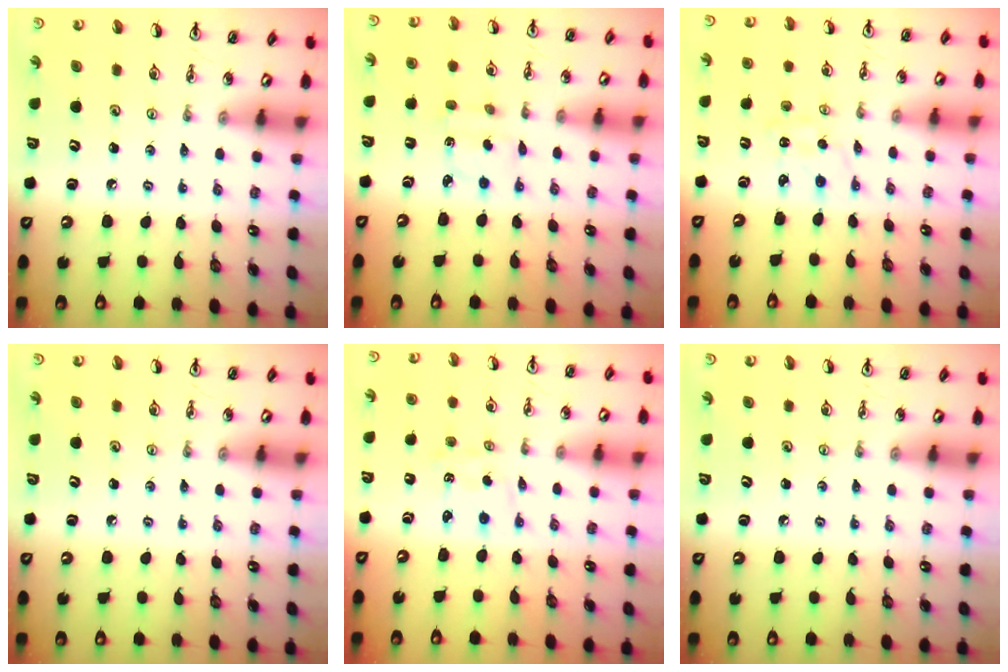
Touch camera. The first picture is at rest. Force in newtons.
{"total": 2.4, "press": 2.4, "slide": 0.6}
{"total": 0.0}
{"total": 0.0}
{"total": 1.1, "press": 0.9, "slide": 0.6}
{"total": 0.0}